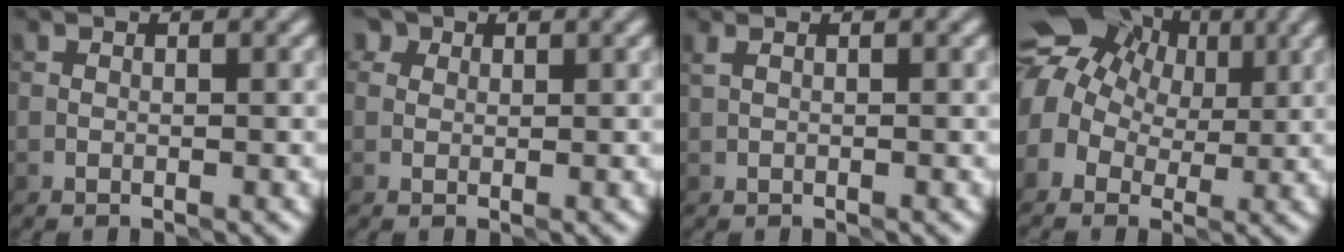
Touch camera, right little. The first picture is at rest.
{"total": 2.8, "force": [1.6, 1.9, 1.2], "torque": [-0.017, 0.012, 0.001]}
{"total": 0.6, "force": [0.2, 0.2, 0.5], "torque": [-0.012, 0.000, 0.005]}
{"total": 12.0, "force": [3.4, 9.3, 6.8], "torque": [-0.139, 0.044, 0.036]}